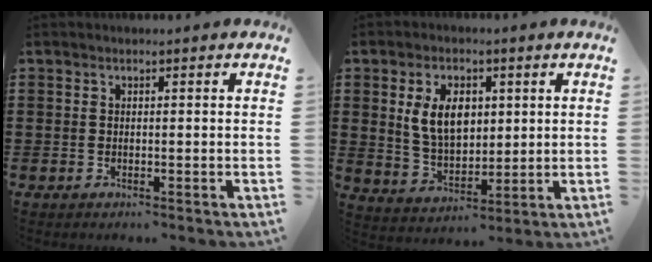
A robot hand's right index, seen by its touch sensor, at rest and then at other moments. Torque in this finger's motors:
{"motor_torque": [1.12, -0.27, 0.34, 0.17]}